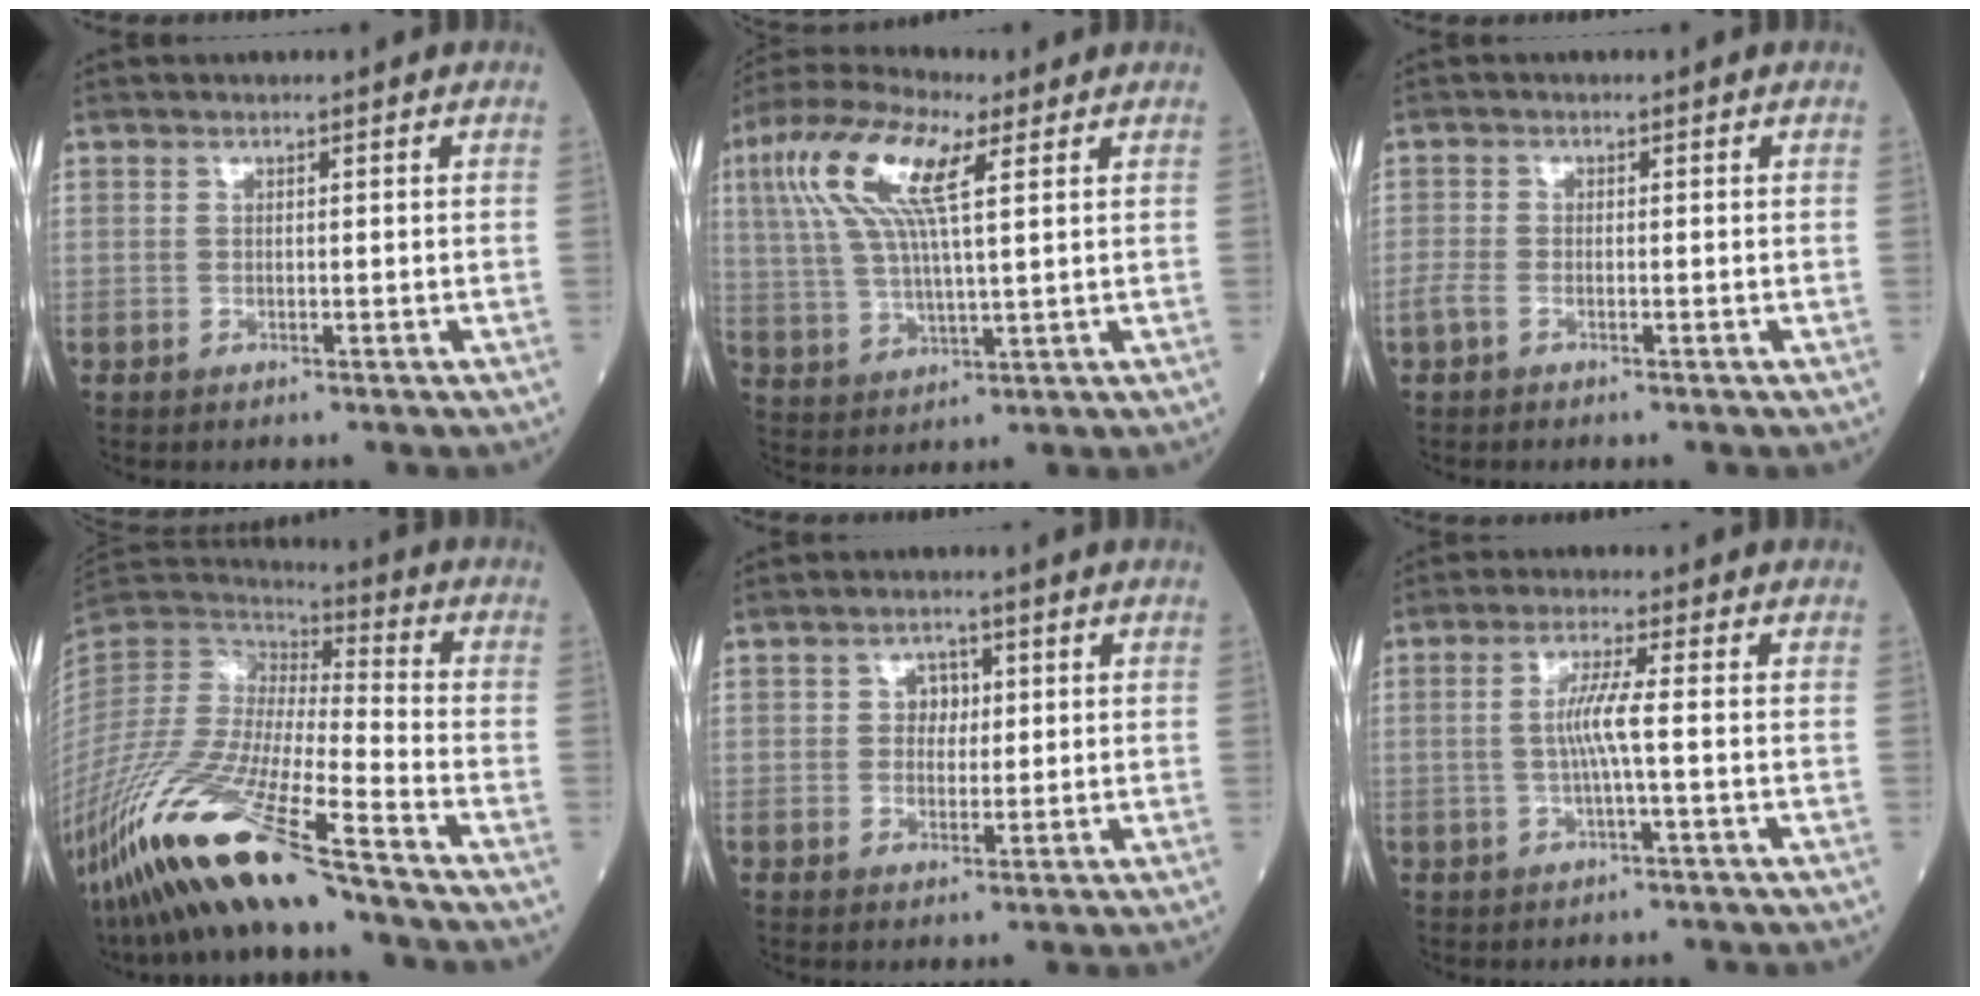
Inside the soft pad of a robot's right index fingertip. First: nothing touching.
{"total": 12.4, "force": [4.6, 2.7, 11.2], "torque": [-0.244, 0.025, 0.085]}
{"total": 1.9, "force": [-1.2, 0.7, 1.2], "torque": [-0.029, 0.001, -0.026]}
{"total": 20.6, "force": [-14.1, 1.8, 14.9], "torque": [-0.343, -0.061, -0.276]}
{"total": 3.2, "force": [0.7, 2.4, 1.9], "torque": [-0.023, 0.005, 0.010]}
{"total": 4.5, "force": [-0.3, -0.4, 4.5], "torque": [-0.091, 0.003, -0.007]}